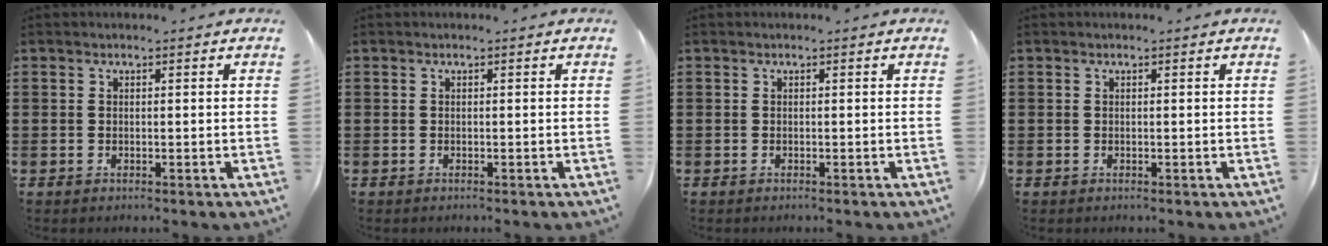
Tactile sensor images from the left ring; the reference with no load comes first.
{"total": 0.0}
{"total": 0.0}
{"total": 0.0}